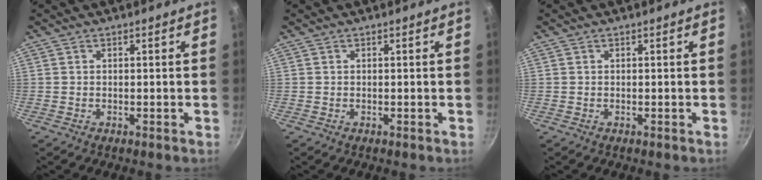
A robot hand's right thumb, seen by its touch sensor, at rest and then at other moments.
{"total": 0.0}
{"total": 0.0}